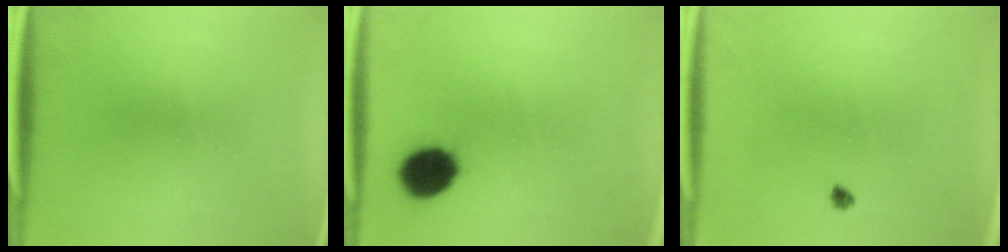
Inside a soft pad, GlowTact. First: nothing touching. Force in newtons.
{"total": 9.1}
{"total": 0.9}